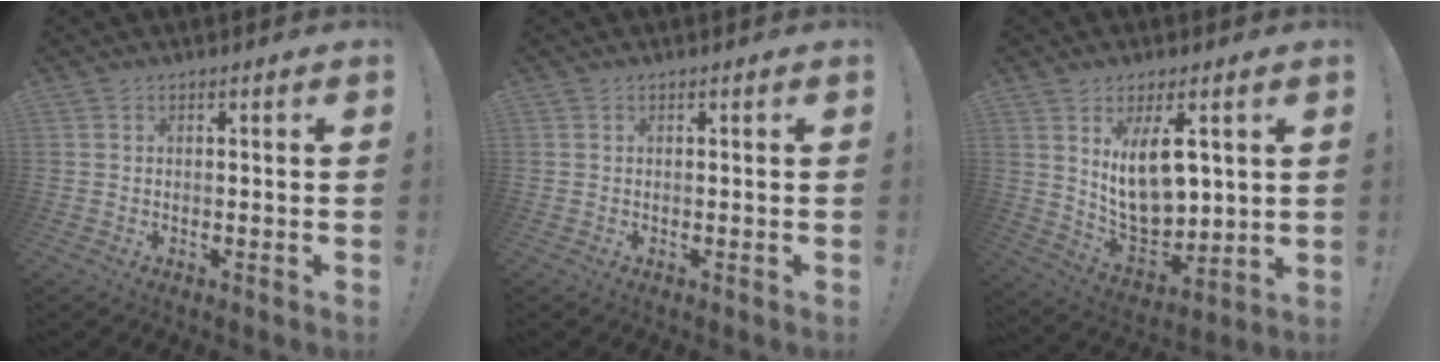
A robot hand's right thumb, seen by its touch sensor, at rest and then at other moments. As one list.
[{"total": 0.0}, {"total": 14.7, "force": [5.3, 7.6, 11.4], "torque": [-0.198, -0.045, 0.092]}]